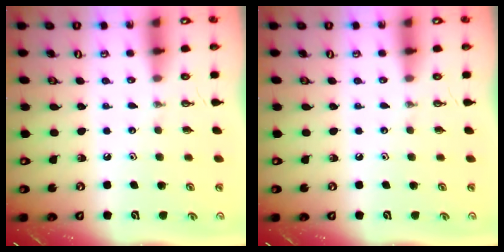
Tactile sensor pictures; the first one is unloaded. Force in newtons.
{"total": 0.0}